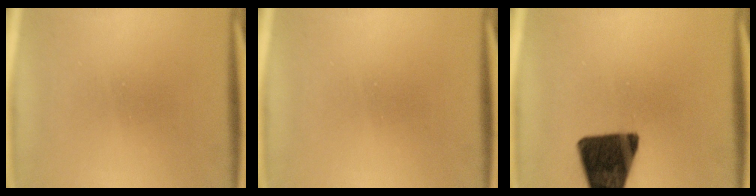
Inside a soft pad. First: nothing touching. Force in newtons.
{"total": 0.0}
{"total": 15.6}